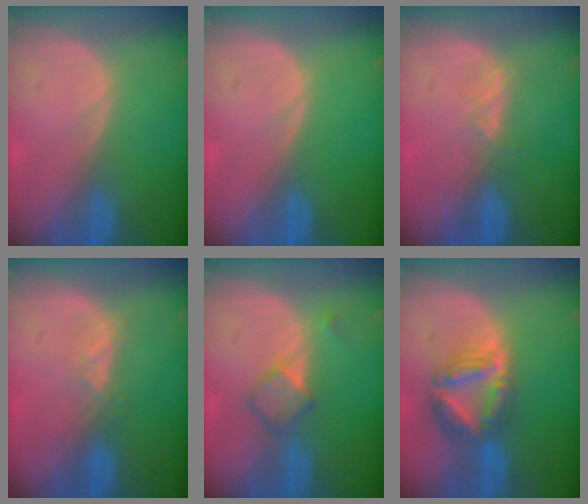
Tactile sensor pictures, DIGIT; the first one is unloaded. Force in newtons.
{"total": 0.0}
{"total": 2.0, "press": 1.9, "slide": 0.7}
{"total": 2.3, "press": 2.2, "slide": 0.9}
{"total": 3.4, "press": 3.4, "slide": 0.3}
{"total": 8.2, "press": 7.0, "slide": 4.2}